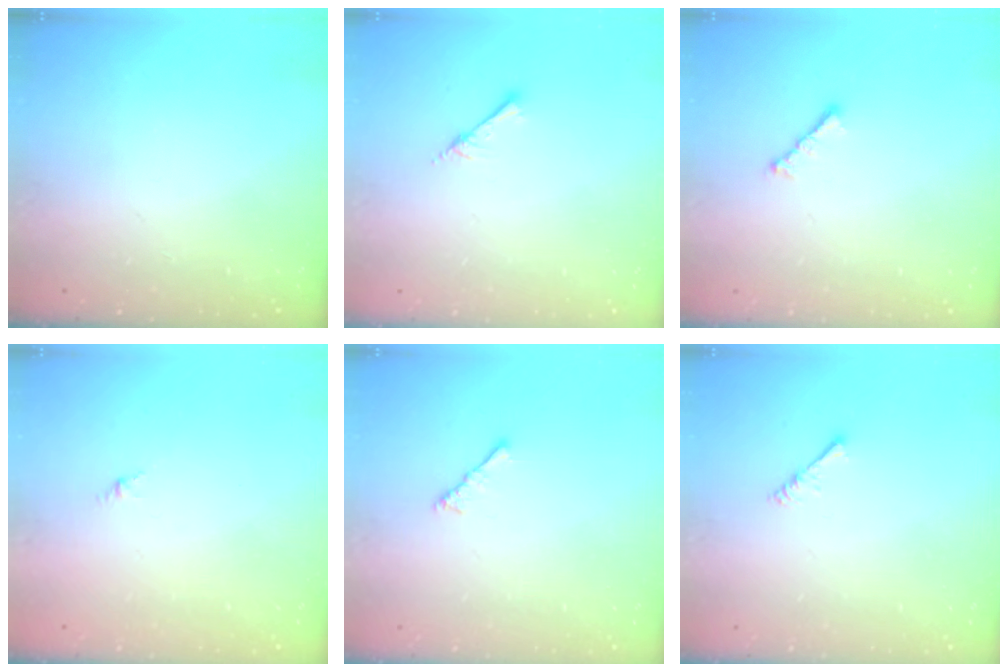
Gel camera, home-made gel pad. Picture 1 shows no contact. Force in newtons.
{"total": 2.6, "press": 2.6, "slide": 0.3}
{"total": 2.4, "press": 2.3, "slide": 0.6}
{"total": 0.0}
{"total": 2.1, "press": 2.1, "slide": 0.5}
{"total": 2.0, "press": 1.9, "slide": 0.4}